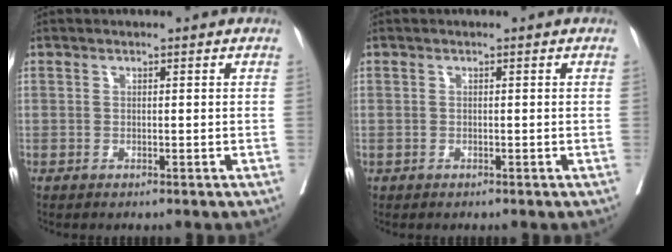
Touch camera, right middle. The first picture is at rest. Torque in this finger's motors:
{"motor_torque": [0.46, -0.26, 0.07, -0.01]}